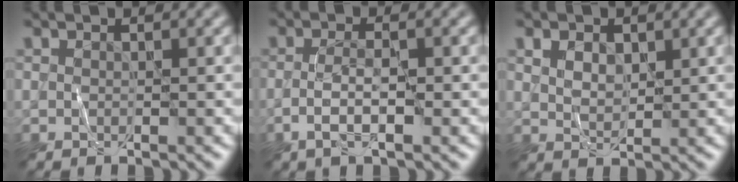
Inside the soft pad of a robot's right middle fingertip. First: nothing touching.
{"total": 2.5, "force": [-0.9, 0.6, 2.3], "torque": [-0.050, 0.003, -0.021]}
{"total": 2.3, "force": [1.1, 1.5, 1.4], "torque": [-0.026, -0.002, 0.023]}